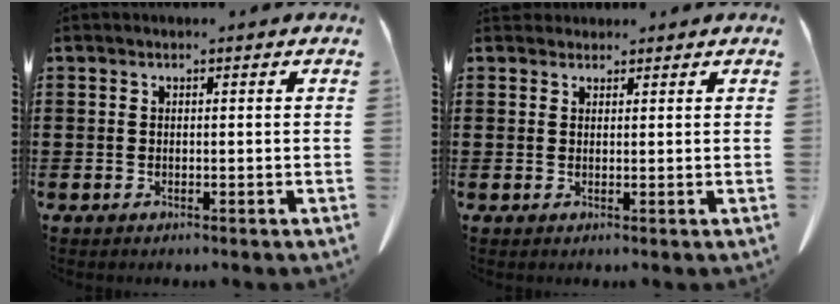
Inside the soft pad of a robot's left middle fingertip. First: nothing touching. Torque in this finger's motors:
{"motor_torque": [0.11, 0.10, -0.05, -0.02]}